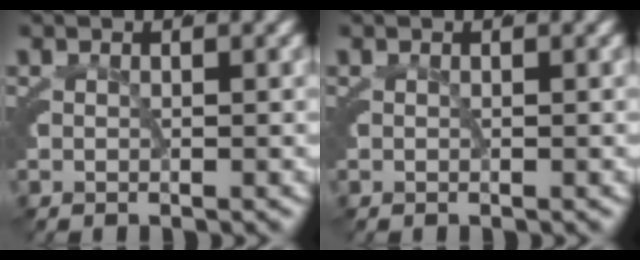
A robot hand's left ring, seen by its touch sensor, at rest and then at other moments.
{"total": 0.0}